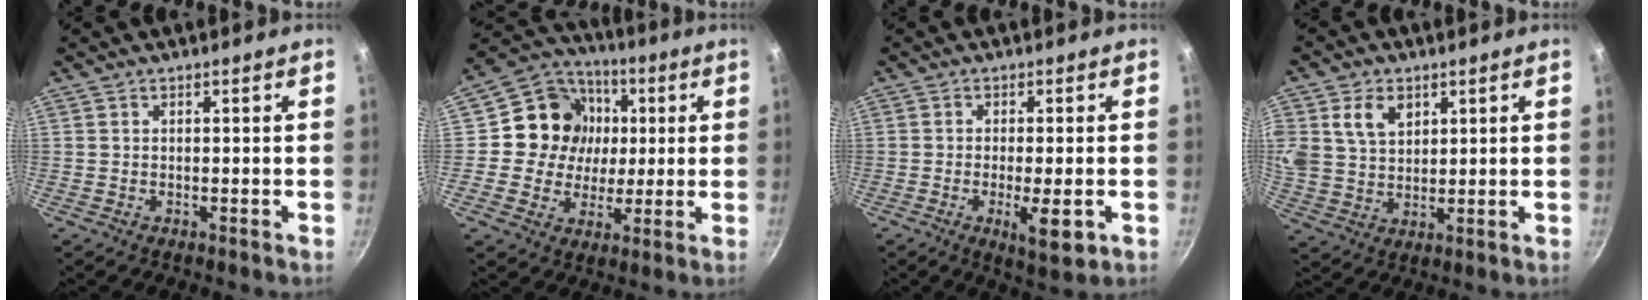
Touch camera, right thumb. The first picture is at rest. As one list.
[{"total": 14.7, "force": [1.9, 13.6, 5.5], "torque": [-0.064, 0.013, 0.020]}, {"total": 6.8, "force": [-2.0, 1.8, 6.2], "torque": [-0.100, -0.004, -0.028]}, {"total": 10.6, "force": [4.2, 7.8, 5.7], "torque": [-0.105, -0.006, 0.083]}]